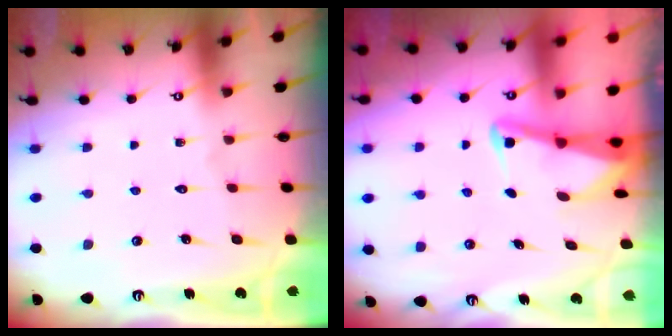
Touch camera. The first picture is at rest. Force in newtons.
{"total": 2.3, "press": 2.3, "slide": 0.3}